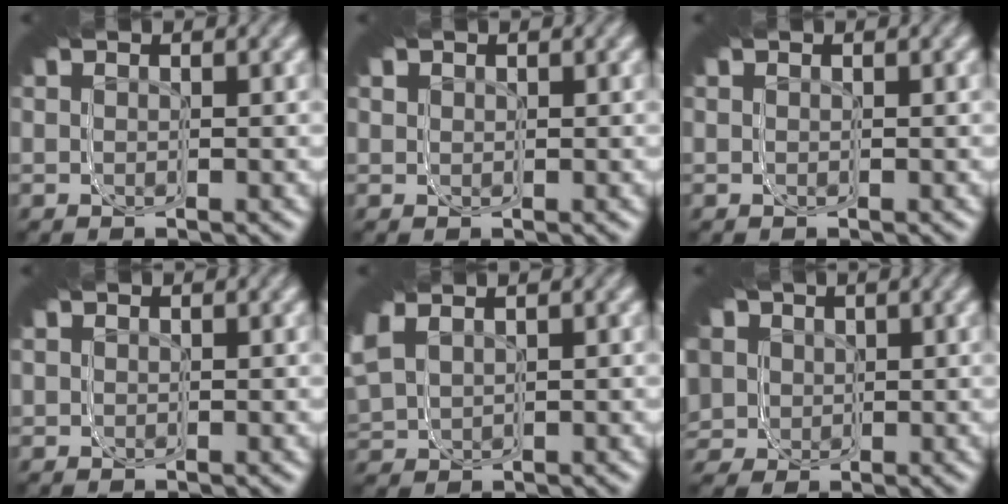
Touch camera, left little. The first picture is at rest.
{"total": 1.4, "force": [0.7, 1.1, 0.5], "torque": [-0.015, -0.003, 0.009]}
{"total": 0.0}
{"total": 1.0, "force": [-0.1, 0.9, 0.2], "torque": [-0.006, -0.005, -0.001]}
{"total": 5.4, "force": [0.9, 4.2, 3.3], "torque": [-0.081, 0.007, 0.011]}
{"total": 11.0, "force": [0.3, 9.4, 5.8], "torque": [-0.098, -0.012, -0.010]}